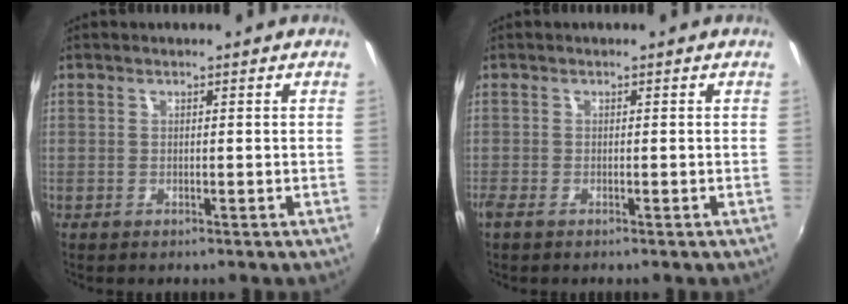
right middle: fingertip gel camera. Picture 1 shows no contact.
{"total": 1.3, "force": [-0.9, 0.3, 0.9], "torque": [-0.019, -0.007, -0.019]}